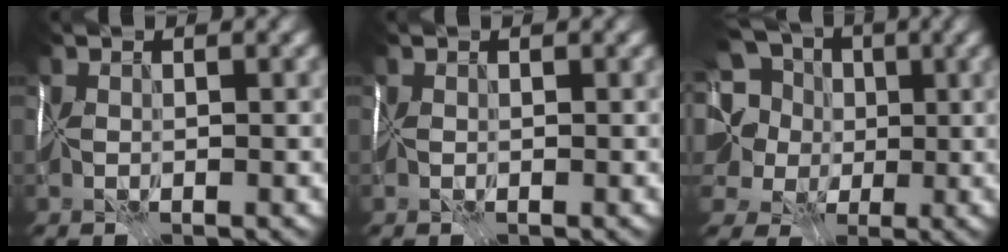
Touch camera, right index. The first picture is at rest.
{"total": 0.0}
{"total": 10.9, "force": [3.3, 8.8, 5.5], "torque": [-0.114, 0.019, 0.022]}